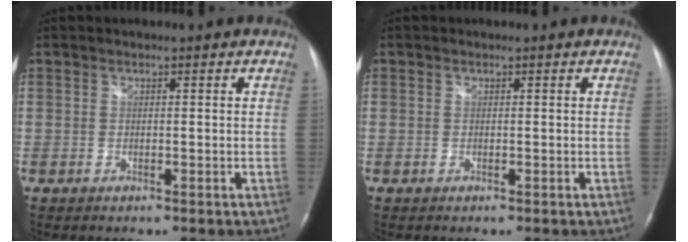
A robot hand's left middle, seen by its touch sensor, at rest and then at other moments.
{"total": 0.0}